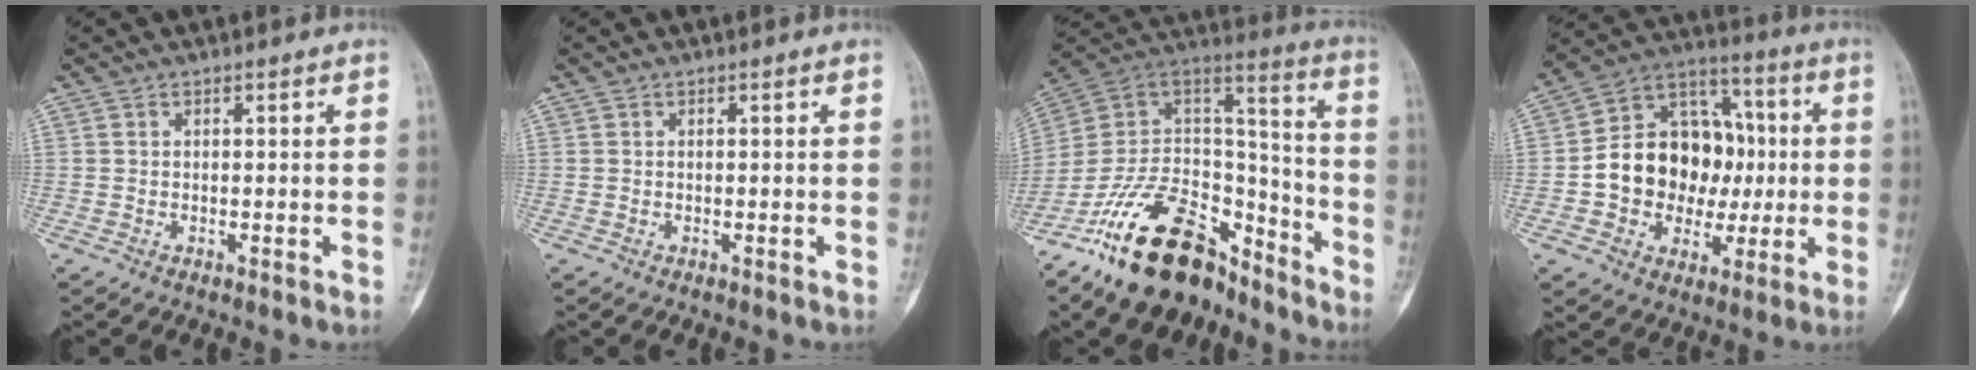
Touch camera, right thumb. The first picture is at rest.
{"total": 0.0}
{"total": 25.2, "force": [-17.2, 13.0, 13.1], "torque": [-0.230, 0.102, -0.303]}
{"total": 18.5, "force": [-0.6, 14.6, 11.3], "torque": [-0.132, 0.040, -0.005]}